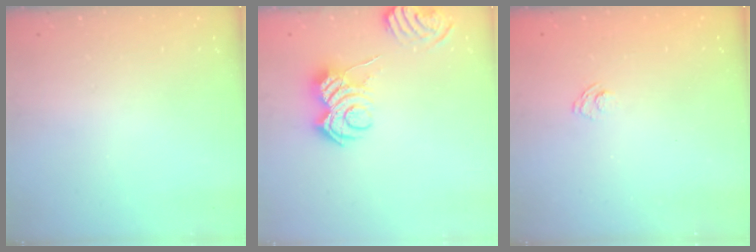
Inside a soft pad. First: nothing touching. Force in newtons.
{"total": 5.7, "press": 5.6, "slide": 0.6}
{"total": 2.3, "press": 2.0, "slide": 1.2}